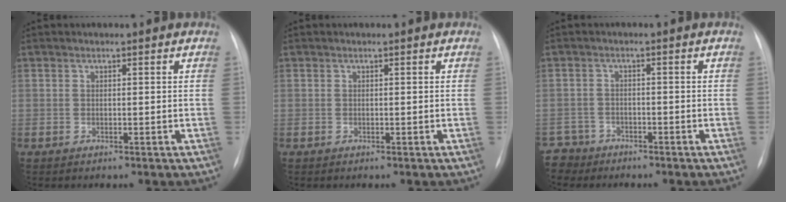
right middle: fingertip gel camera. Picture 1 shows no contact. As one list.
[{"total": 0.0}, {"total": 3.7, "force": [-3.1, 1.7, -1.1], "torque": [0.021, 0.001, -0.061]}]